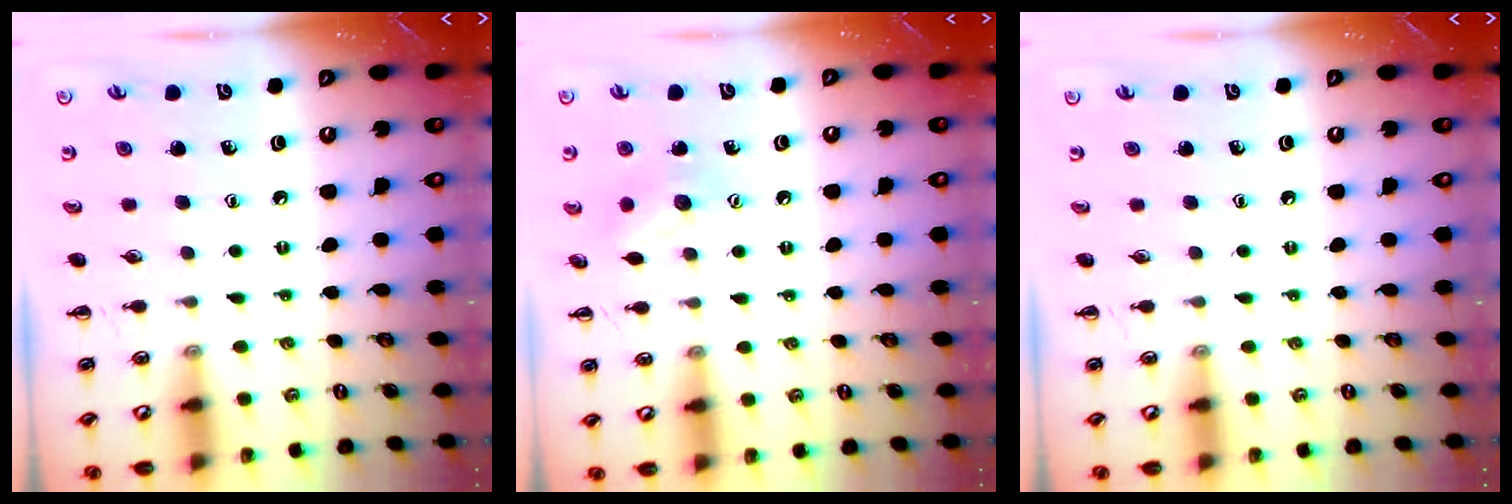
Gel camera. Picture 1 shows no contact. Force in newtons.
{"total": 8.5, "press": 8.4, "slide": 1.1}
{"total": 0.0}